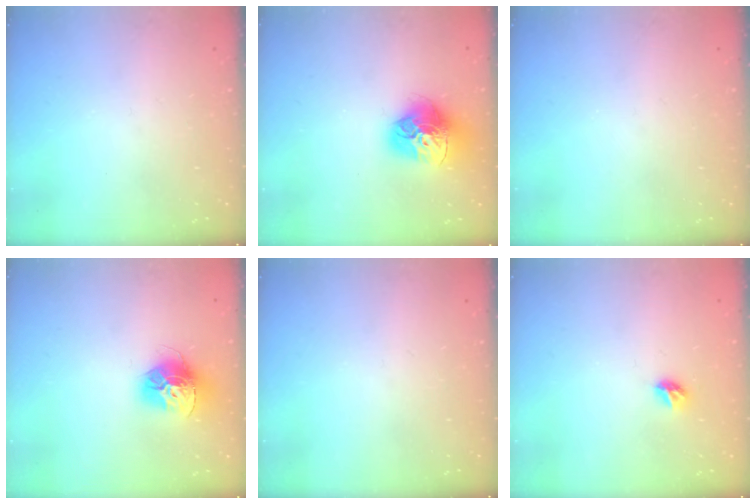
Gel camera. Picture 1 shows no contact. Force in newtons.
{"total": 16.9, "press": 16.8, "slide": 1.7}
{"total": 0.0}
{"total": 13.9, "press": 13.8, "slide": 1.4}
{"total": 0.0}
{"total": 5.8, "press": 5.8, "slide": 0.7}